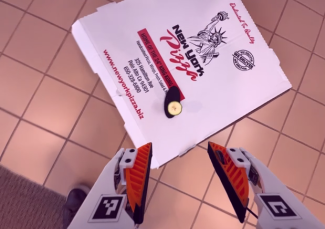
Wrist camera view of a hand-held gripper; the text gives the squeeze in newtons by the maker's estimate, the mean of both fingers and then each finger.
{"total": 0.0}